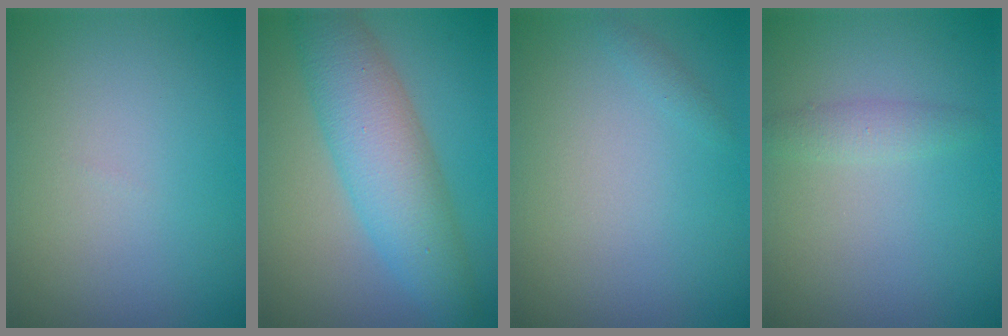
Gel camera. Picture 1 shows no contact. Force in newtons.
{"total": 6.9, "press": 6.9, "slide": 0.1}
{"total": 0.6, "press": 0.6, "slide": 0.0}
{"total": 1.4, "press": 1.4, "slide": 0.0}